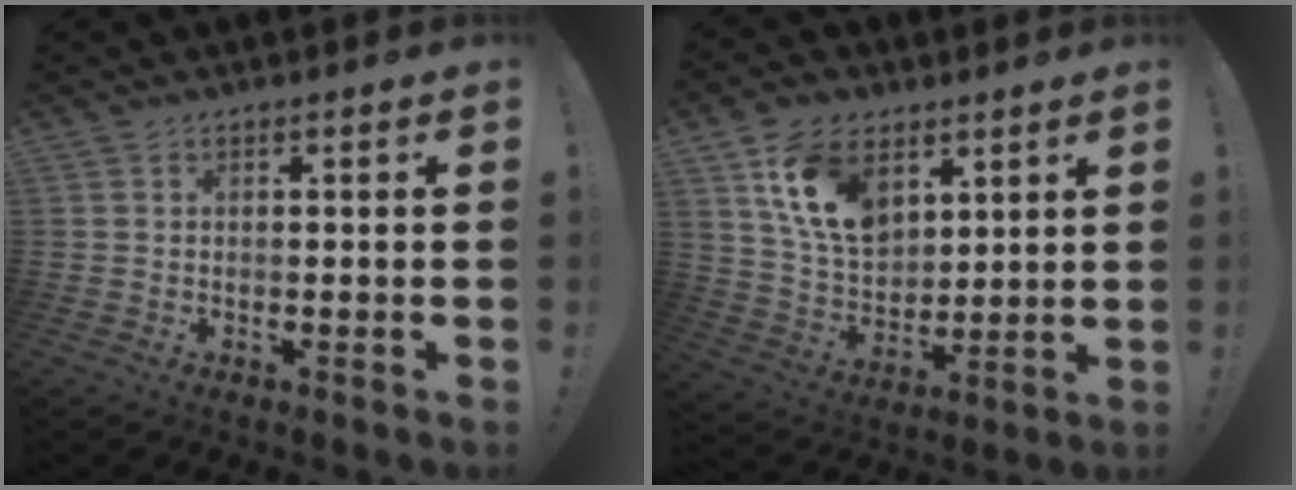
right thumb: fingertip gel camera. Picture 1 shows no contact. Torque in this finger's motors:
{"motor_torque": [2.06, 2.19, 0.26, -0.22, 0.17]}